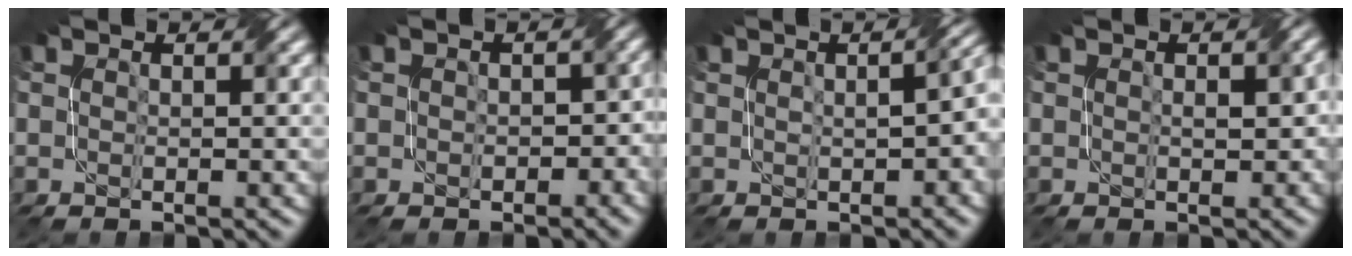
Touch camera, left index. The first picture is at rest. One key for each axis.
{"total": 3.4, "fx": -1.2, "fy": 2.8, "fz": 1.5, "tx": 0.013, "ty": 0.011, "tz": -0.005}
{"total": 5.6, "fx": 0.1, "fy": 2.8, "fz": 4.9, "tx": -0.045, "ty": 0.004, "tz": 0.016}
{"total": 1.9, "fx": 0.0, "fy": 1.1, "fz": 1.5, "tx": -0.018, "ty": 0.002, "tz": 0.012}